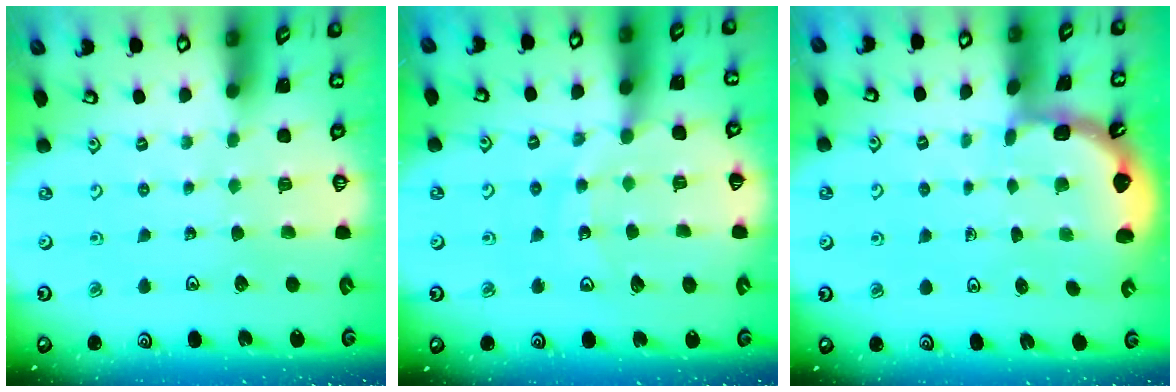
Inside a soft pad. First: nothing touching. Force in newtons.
{"total": 12.1, "press": 12.0, "slide": 1.5}
{"total": 2.0, "press": 2.0, "slide": 0.2}